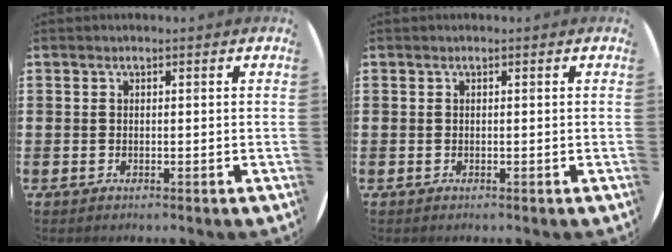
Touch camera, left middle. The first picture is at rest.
{"total": 0.0}